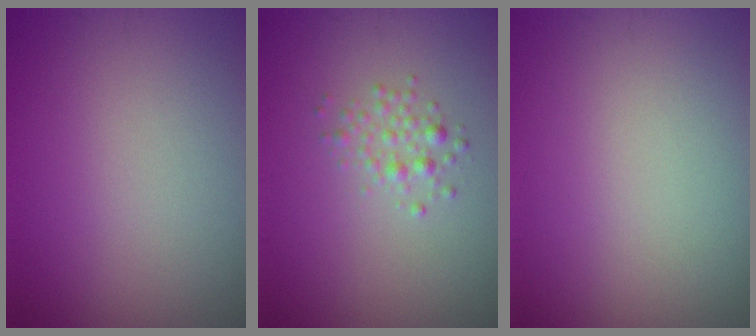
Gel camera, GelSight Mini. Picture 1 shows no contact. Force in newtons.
{"total": 1.5, "press": 1.5, "slide": 0.0}
{"total": 0.0}